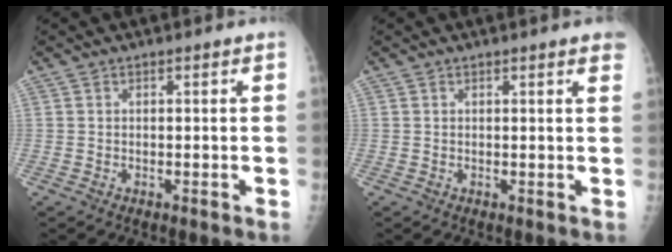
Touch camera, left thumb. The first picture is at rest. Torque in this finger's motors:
{"motor_torque": [2.02, 1.10, 0.24, -0.26, 0.11]}